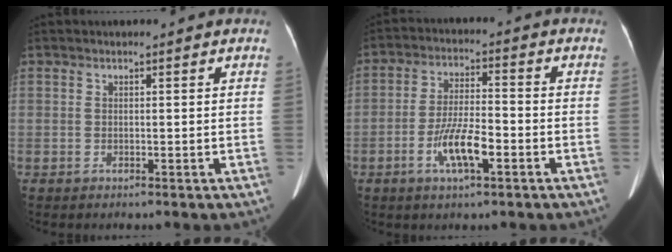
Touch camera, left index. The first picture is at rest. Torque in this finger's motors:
{"motor_torque": [0.26, 0.20, 0.18, 0.08]}